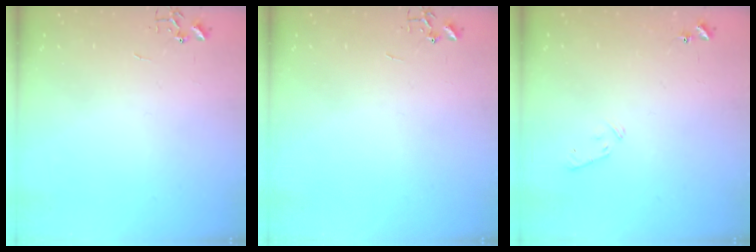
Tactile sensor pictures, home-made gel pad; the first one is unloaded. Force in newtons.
{"total": 0.0}
{"total": 6.7, "press": 6.7, "slide": 1.0}